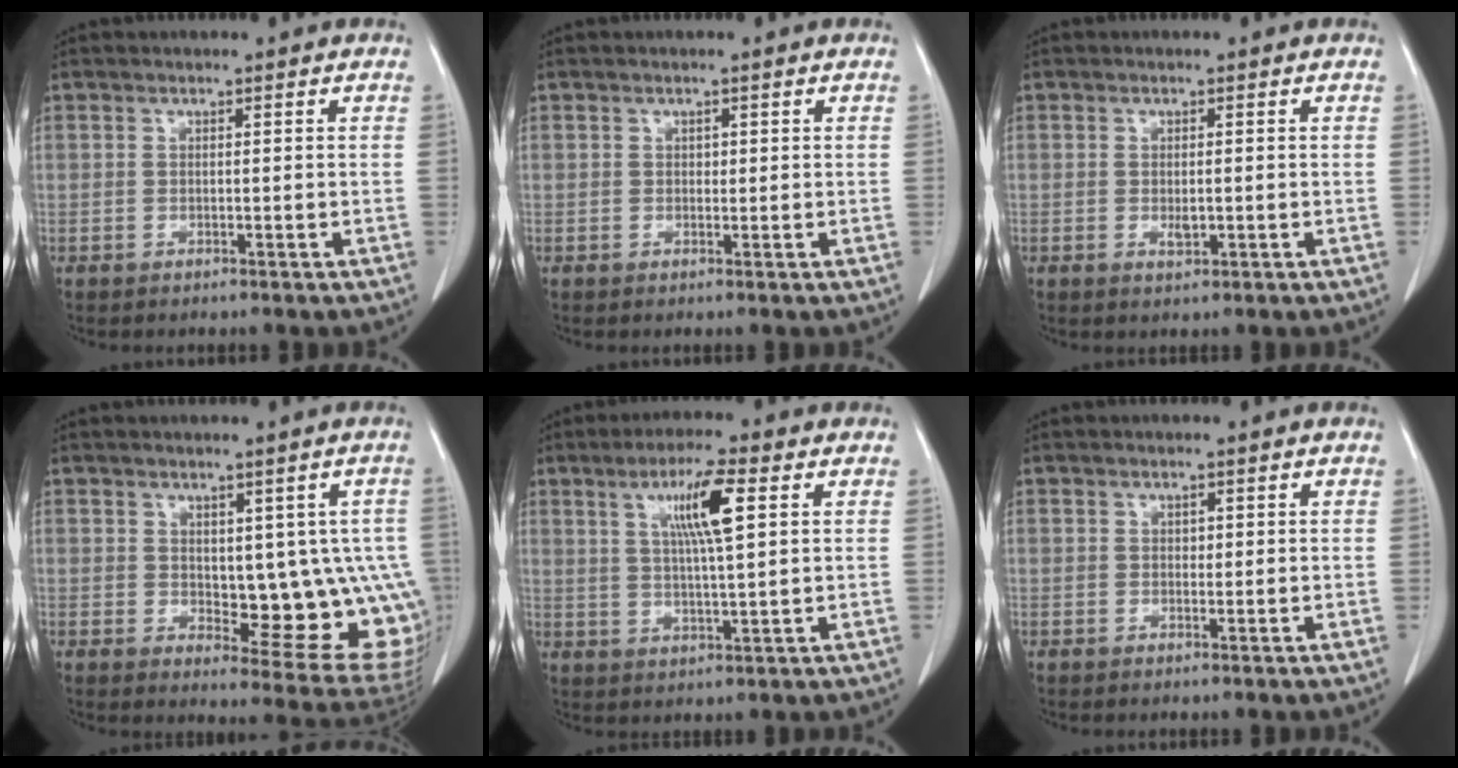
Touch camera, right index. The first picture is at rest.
{"total": 0.6, "force": [0.2, 0.5, 0.4], "torque": [-0.002, 0.000, 0.003]}
{"total": 1.8, "force": [-0.3, 0.7, 1.6], "torque": [-0.029, -0.001, 0.001]}
{"total": 12.9, "force": [-0.1, 5.6, 11.7], "torque": [-0.108, 0.002, 0.017]}
{"total": 8.3, "force": [3.0, 0.4, 7.8], "torque": [-0.141, 0.005, 0.052]}
{"total": 0.7, "force": [0.3, 0.5, 0.4], "torque": [-0.002, 0.000, 0.004]}